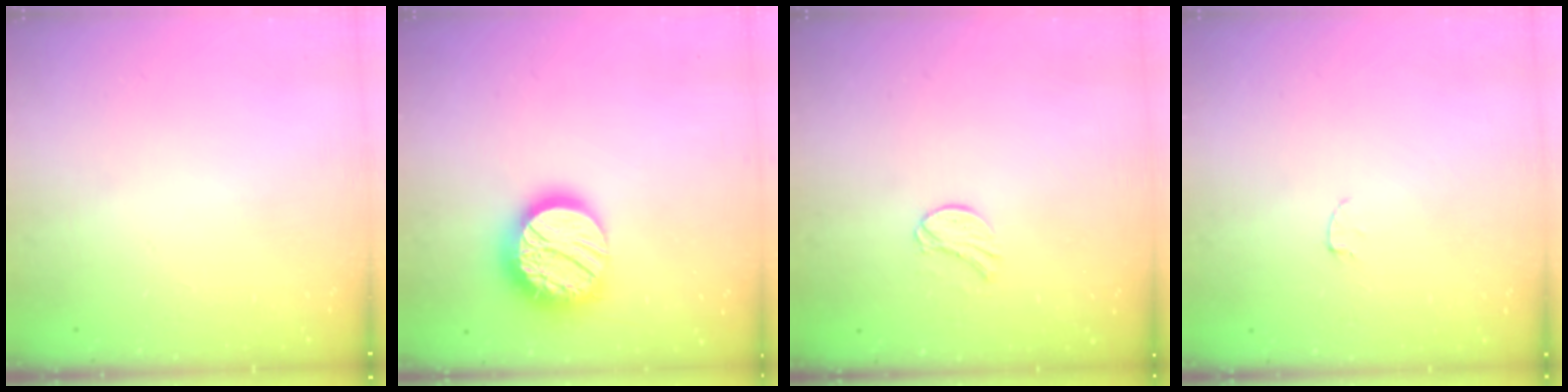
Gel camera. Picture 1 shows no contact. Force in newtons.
{"total": 18.8, "press": 18.7, "slide": 1.5}
{"total": 7.1, "press": 7.0, "slide": 0.6}
{"total": 2.5, "press": 2.5, "slide": 0.2}